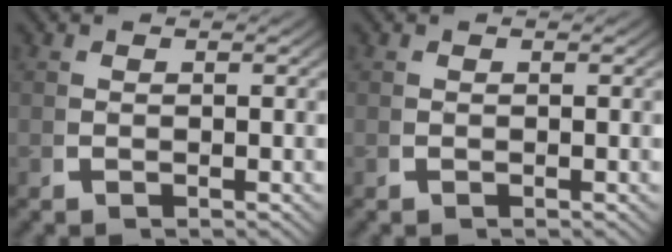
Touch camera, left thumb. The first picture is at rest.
{"total": 0.0}